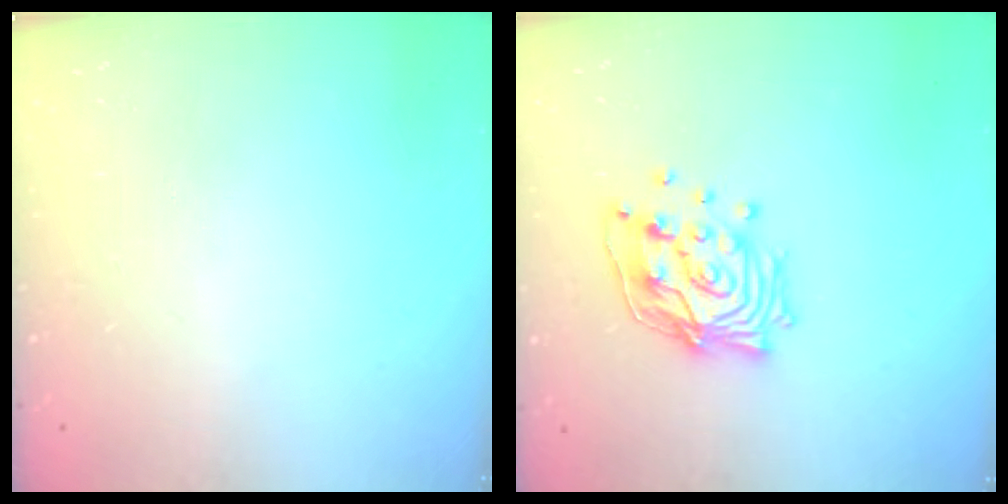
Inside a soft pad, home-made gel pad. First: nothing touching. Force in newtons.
{"total": 15.0, "press": 14.9, "slide": 2.0}